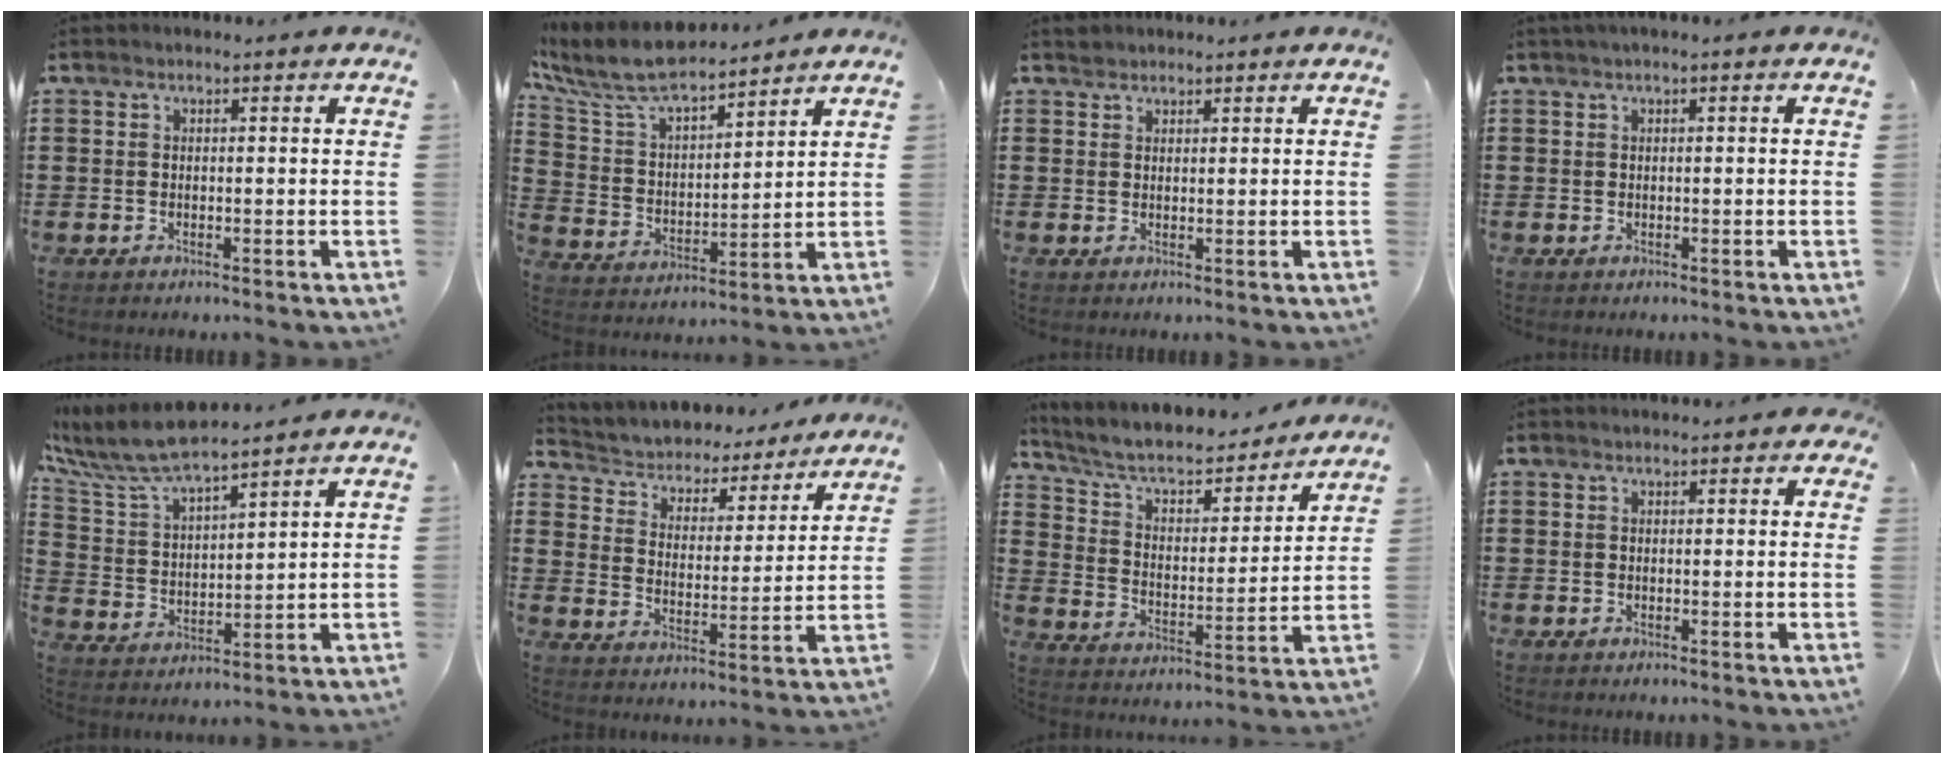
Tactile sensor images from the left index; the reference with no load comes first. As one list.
[{"total": 8.9, "force": [7.8, 1.9, 3.7], "torque": [-0.108, -0.039, 0.138]}, {"total": 1.1, "force": [1.0, 0.5, 0.0], "torque": [-0.004, 0.000, 0.020]}, {"total": 0.6, "force": [0.0, 0.0, 0.6], "torque": [-0.009, -0.004, 0.001]}, {"total": 7.8, "force": [7.1, 0.9, 3.1], "torque": [-0.091, -0.033, 0.124]}, {"total": 3.6, "force": [3.5, 1.0, 0.0], "torque": [-0.026, -0.030, 0.050]}, {"total": 6.1, "force": [5.1, 2.0, 2.6], "torque": [-0.076, -0.035, 0.081]}, {"total": 0.5, "force": [0.3, 0.3, 0.3], "torque": [-0.008, 0.004, 0.006]}]